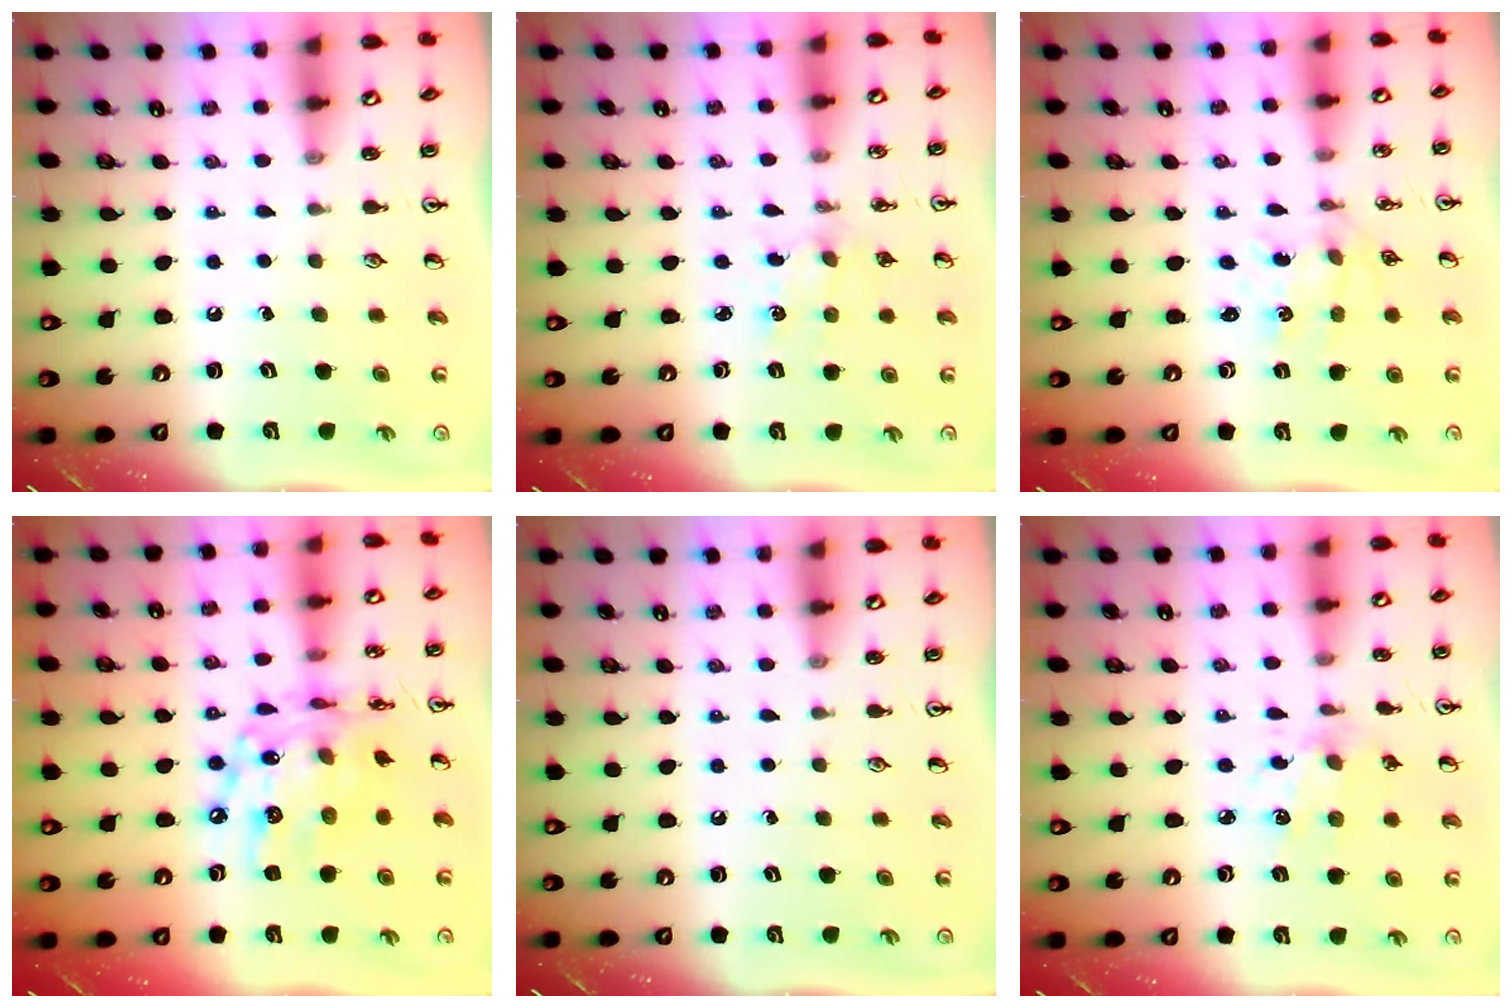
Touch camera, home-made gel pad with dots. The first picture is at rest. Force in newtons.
{"total": 2.8, "press": 2.8, "slide": 0.4}
{"total": 1.2, "press": 1.2, "slide": 0.2}
{"total": 16.8, "press": 16.8, "slide": 1.4}
{"total": 0.0}
{"total": 4.2, "press": 4.0, "slide": 1.4}